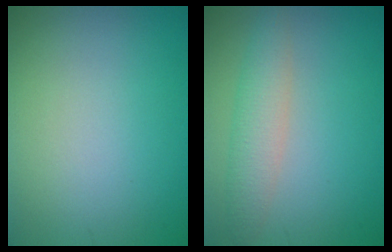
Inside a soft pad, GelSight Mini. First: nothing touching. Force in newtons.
{"total": 3.1, "press": 3.1, "slide": 0.1}